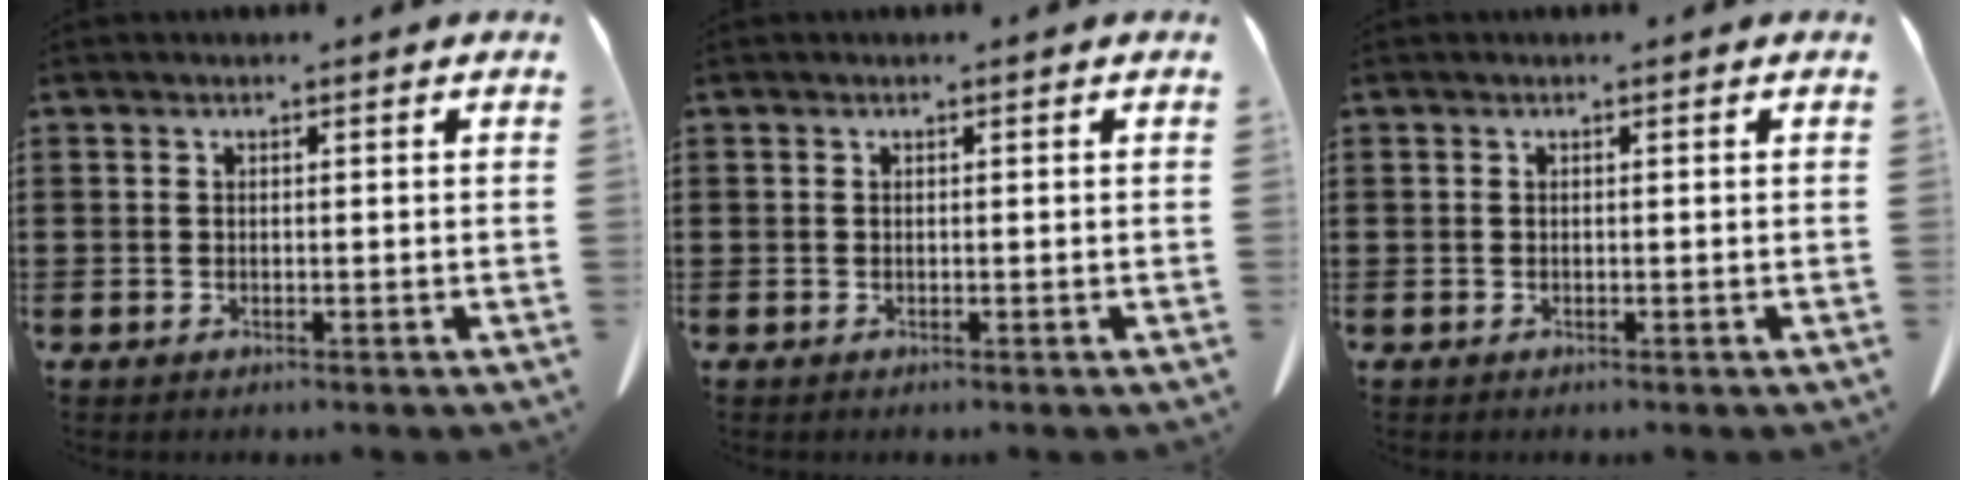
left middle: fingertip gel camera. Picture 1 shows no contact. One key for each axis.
{"total": 0.0}
{"total": 0.0}